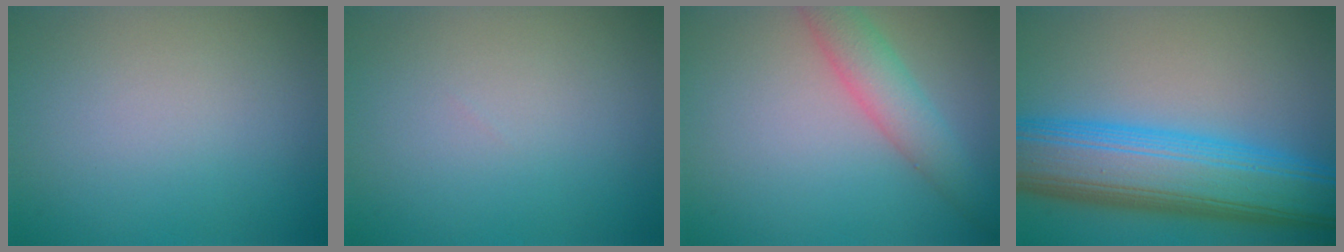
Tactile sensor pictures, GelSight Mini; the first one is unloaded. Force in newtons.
{"total": 0.0}
{"total": 3.7, "press": 3.7, "slide": 0.2}
{"total": 12.0, "press": 12.0, "slide": 0.3}